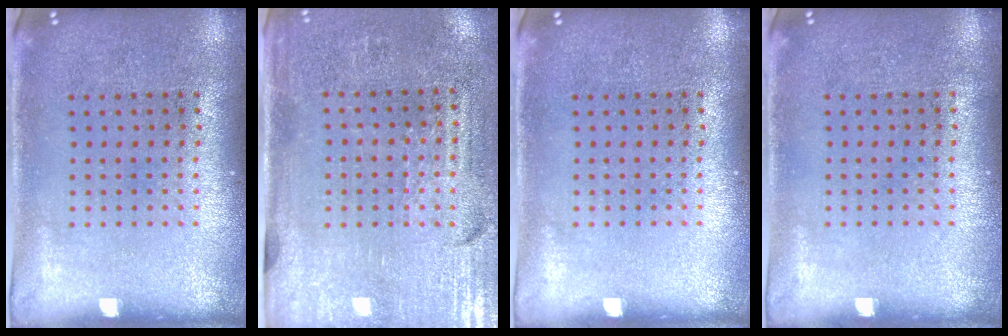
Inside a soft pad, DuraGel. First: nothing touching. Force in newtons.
{"total": 3.4, "press": 3.1, "slide": 1.4}
{"total": 0.0}
{"total": 0.0}